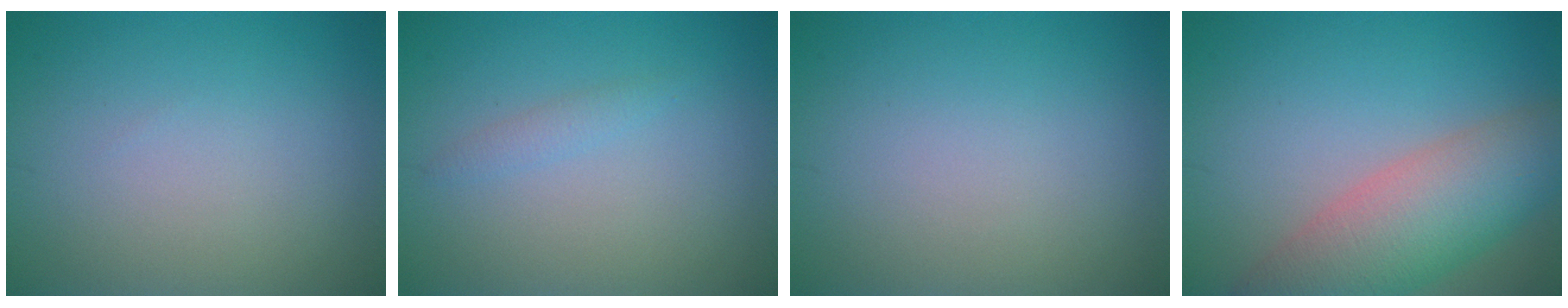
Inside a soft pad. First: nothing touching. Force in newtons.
{"total": 1.0, "press": 1.0, "slide": 0.1}
{"total": 0.0}
{"total": 7.8, "press": 7.8, "slide": 0.4}